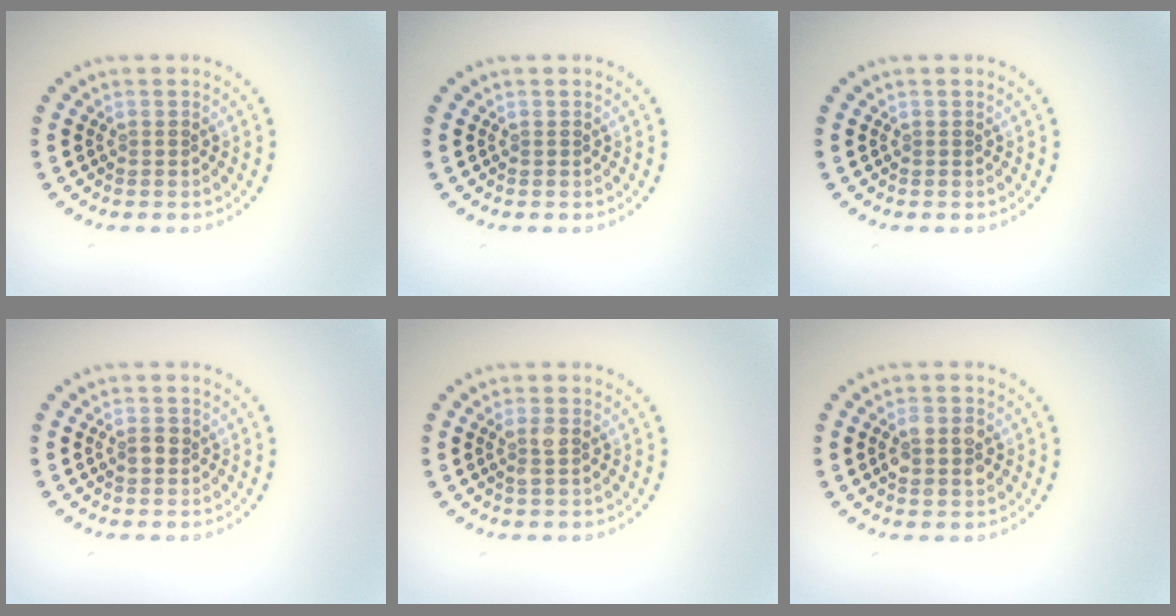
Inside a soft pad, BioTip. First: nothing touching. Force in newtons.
{"total": 0.0}
{"total": 0.0}
{"total": 1.1, "press": 1.1, "slide": 0.1}
{"total": 1.5, "press": 1.4, "slide": 0.5}
{"total": 2.8, "press": 2.8, "slide": 0.3}